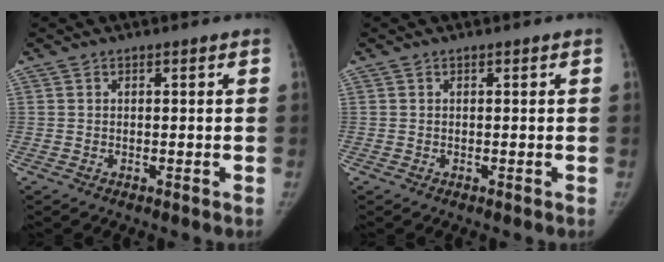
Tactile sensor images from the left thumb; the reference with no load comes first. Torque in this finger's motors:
{"motor_torque": [-0.03, 0.03, 0.27, -0.16, 0.00]}